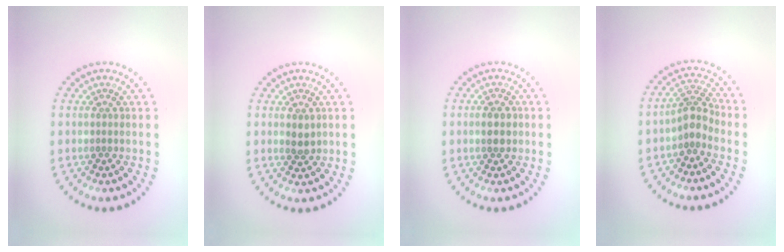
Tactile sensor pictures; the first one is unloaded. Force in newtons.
{"total": 1.4, "press": 1.4, "slide": 0.2}
{"total": 2.2, "press": 2.2, "slide": 0.1}
{"total": 2.6, "press": 2.0, "slide": 1.6}